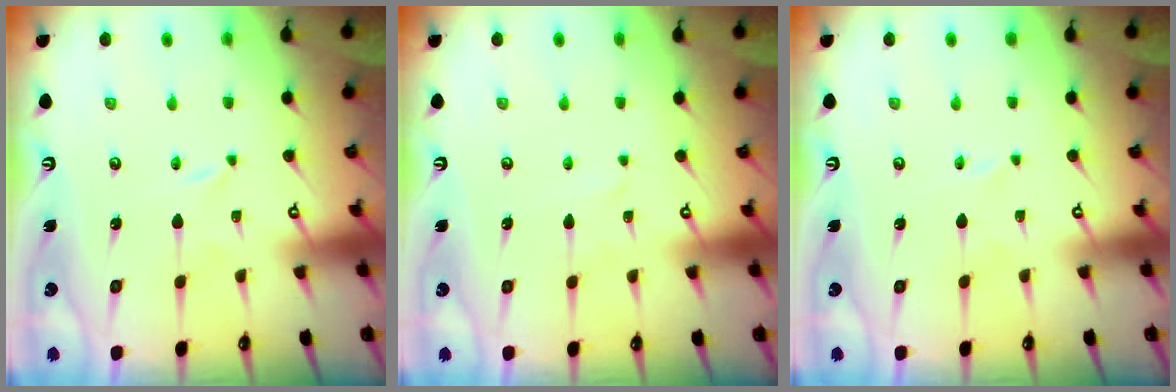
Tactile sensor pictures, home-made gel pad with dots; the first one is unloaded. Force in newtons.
{"total": 1.4, "press": 1.4, "slide": 0.1}
{"total": 2.6, "press": 2.6, "slide": 0.2}